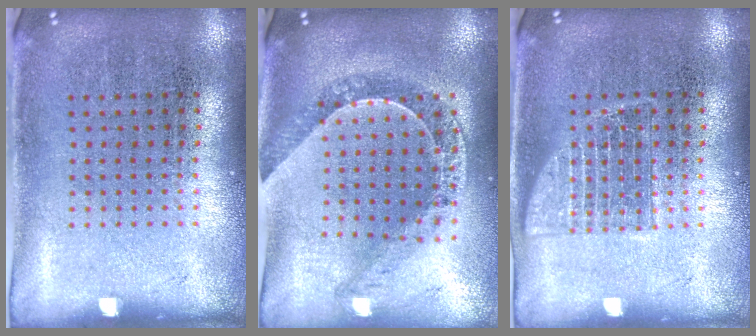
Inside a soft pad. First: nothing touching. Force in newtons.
{"total": 1.2, "press": 1.1, "slide": 0.3}
{"total": 2.0, "press": 2.0, "slide": 0.4}